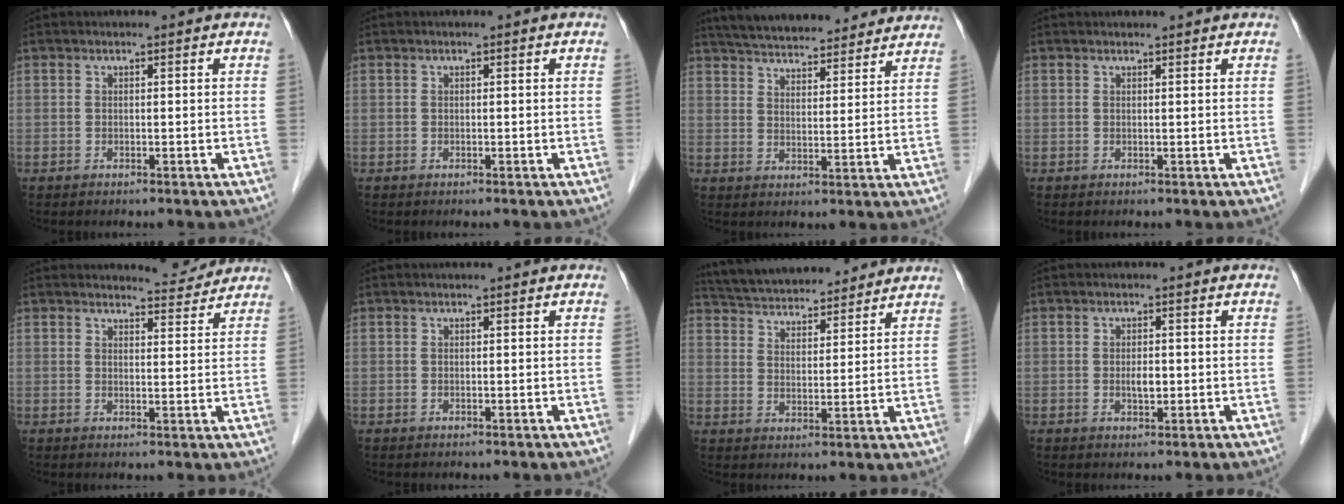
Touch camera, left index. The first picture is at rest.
{"total": 0.0}
{"total": 20.0, "force": [18.2, 4.5, 6.9], "torque": [-0.113, 0.033, 0.253]}
{"total": 1.7, "force": [1.7, 0.2, 0.4], "torque": [-0.008, 0.012, 0.023]}
{"total": 3.9, "force": [3.9, 0.4, -0.4], "torque": [-0.002, -0.010, 0.047]}
{"total": 0.0}
{"total": 17.0, "force": [15.7, 3.7, 5.4], "torque": [-0.096, 0.034, 0.242]}
{"total": 1.8, "force": [-0.2, 0.8, 1.6], "torque": [-0.031, -0.001, -0.002]}